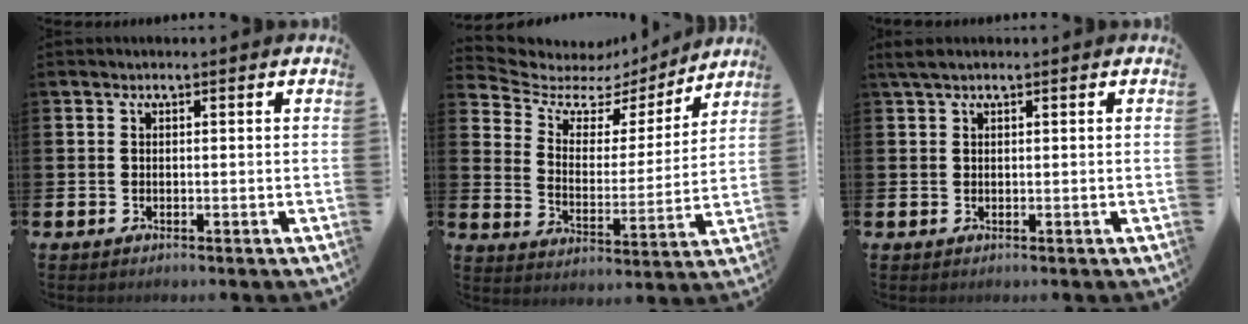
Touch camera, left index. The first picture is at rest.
{"total": 6.1, "force": [4.9, 3.4, 1.3], "torque": [-0.056, -0.035, 0.077]}
{"total": 1.5, "force": [1.1, 0.2, 1.0], "torque": [-0.025, 0.006, 0.021]}